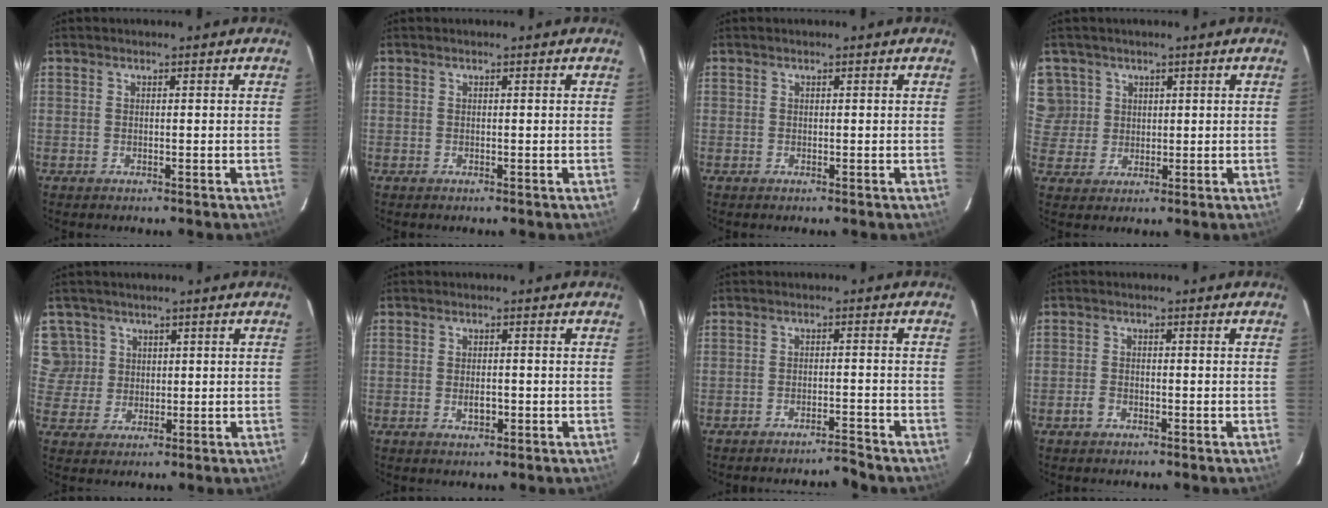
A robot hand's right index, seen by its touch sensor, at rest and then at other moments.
{"total": 0.0}
{"total": 0.0}
{"total": 6.0, "force": [2.3, 5.5, 0.5], "torque": [0.002, 0.017, 0.047]}
{"total": 5.4, "force": [2.1, 5.0, 0.3], "torque": [0.009, 0.017, 0.042]}
{"total": 2.4, "force": [-0.6, 1.3, 2.0], "torque": [-0.034, 0.000, -0.009]}
{"total": 2.9, "force": [-2.9, -0.1, 0.4], "torque": [-0.015, 0.001, -0.041]}
{"total": 1.9, "force": [-1.2, 1.2, 0.9], "torque": [-0.020, 0.003, -0.023]}